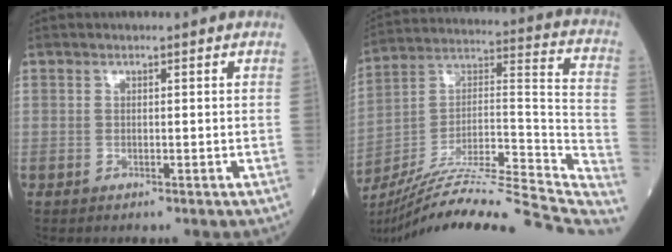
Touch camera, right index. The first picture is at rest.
{"total": 34.1, "force": [-29.5, 1.5, 17.0], "torque": [-0.189, -0.018, -0.432]}